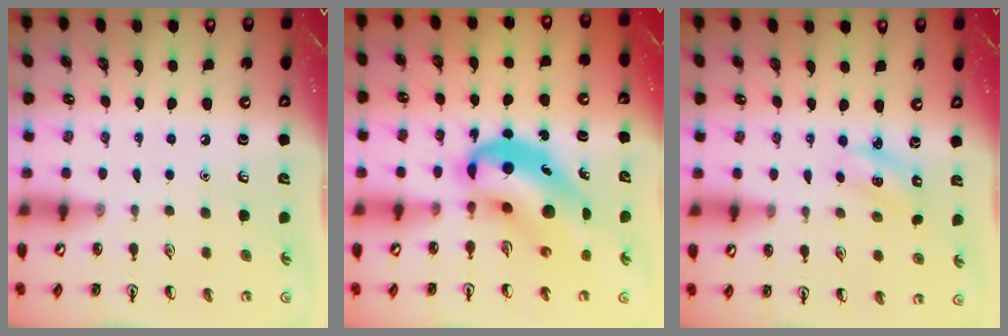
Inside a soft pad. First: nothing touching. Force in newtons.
{"total": 10.6, "press": 10.2, "slide": 2.9}
{"total": 2.1, "press": 2.0, "slide": 0.7}